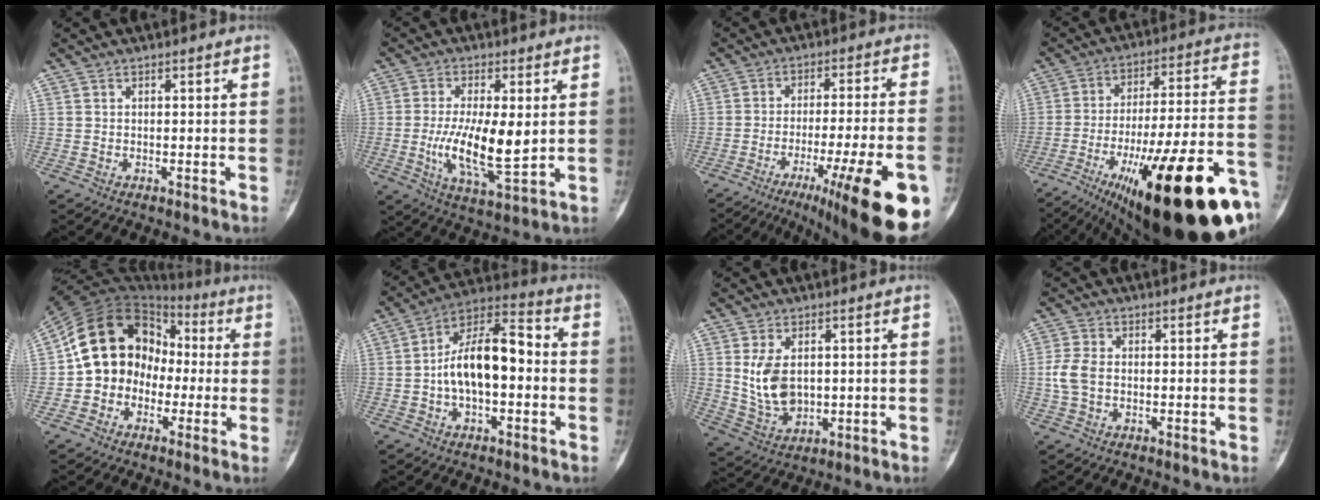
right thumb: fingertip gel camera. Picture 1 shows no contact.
{"total": 12.0, "force": [-0.1, 4.0, 11.4], "torque": [-0.211, -0.018, 0.006]}
{"total": 22.0, "force": [-11.0, 3.4, 18.7], "torque": [-0.215, 0.032, -0.157]}
{"total": 34.4, "force": [-16.5, 8.6, 29.0], "torque": [-0.359, 0.041, -0.246]}
{"total": 14.8, "force": [-1.2, 12.4, 8.0], "torque": [-0.100, 0.040, -0.030]}
{"total": 14.7, "force": [-1.1, 7.4, 12.6], "torque": [-0.207, 0.047, -0.029]}
{"total": 9.0, "force": [1.3, 6.0, 6.6], "torque": [-0.111, -0.012, 0.042]}
{"total": 4.5, "force": [-0.4, 2.9, 3.4], "torque": [-0.087, 0.006, -0.012]}